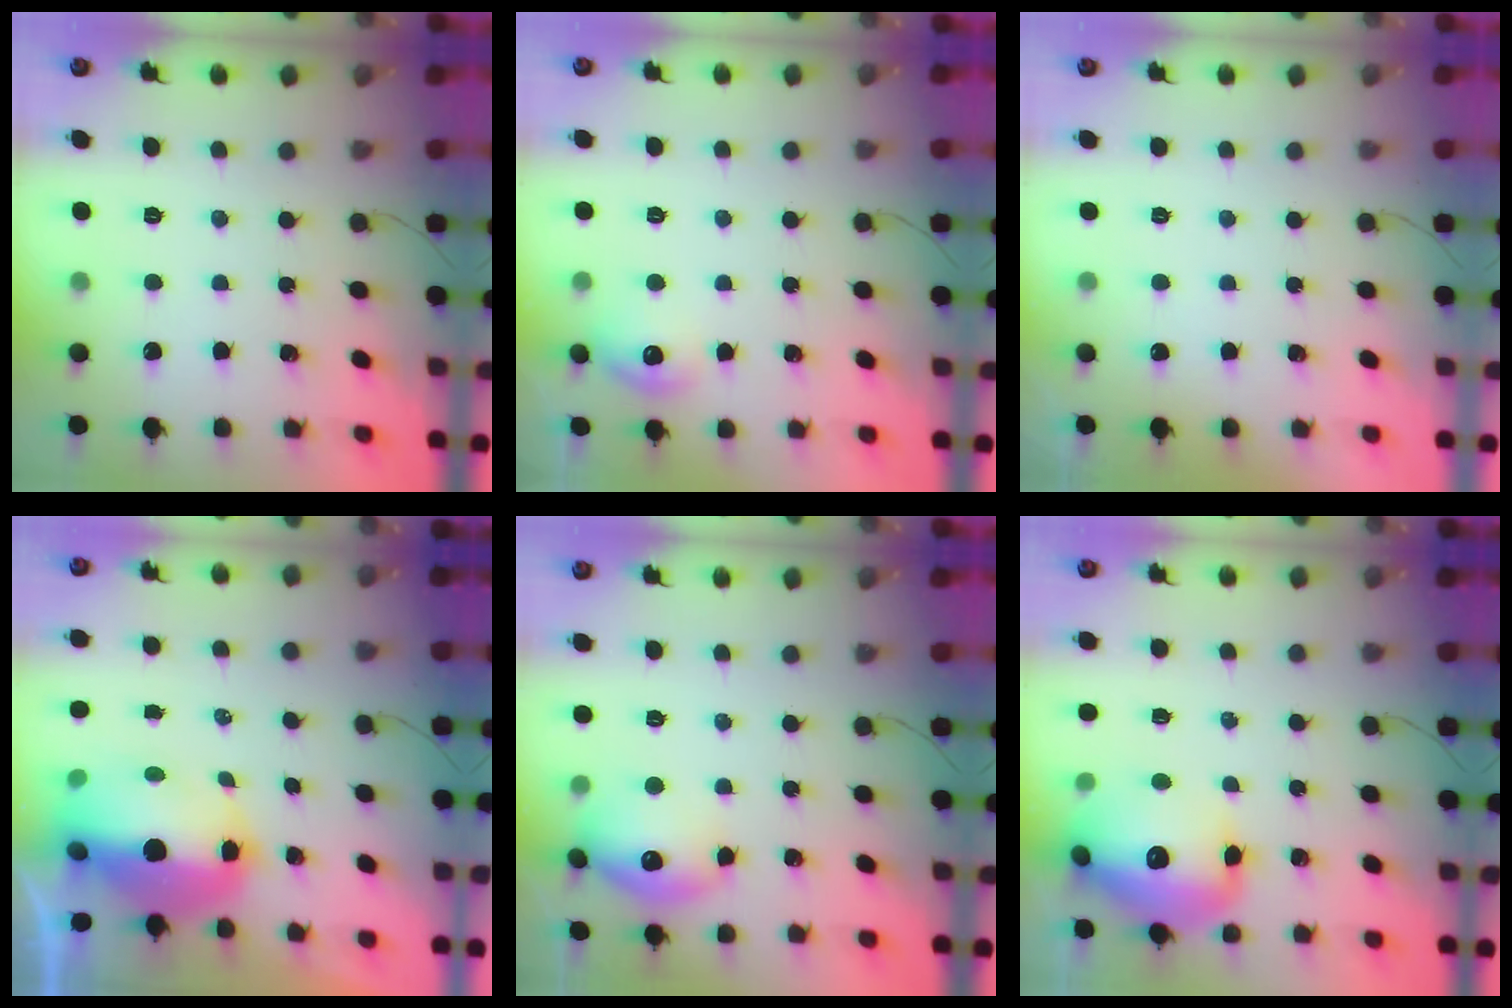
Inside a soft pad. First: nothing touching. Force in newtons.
{"total": 8.5, "press": 8.4, "slide": 1.5}
{"total": 11.7, "press": 1.6, "slide": 11.6}
{"total": 14.3, "press": 14.1, "slide": 2.3}
{"total": 14.1, "press": 14.1, "slide": 1.2}
{"total": 16.8, "press": 16.3, "slide": 3.9}